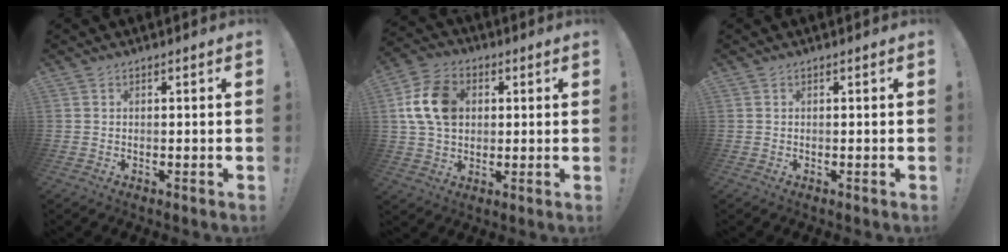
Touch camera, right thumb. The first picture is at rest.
{"total": 14.3, "force": [2.9, 10.7, 9.1], "torque": [-0.152, 0.003, 0.056]}
{"total": 0.0}